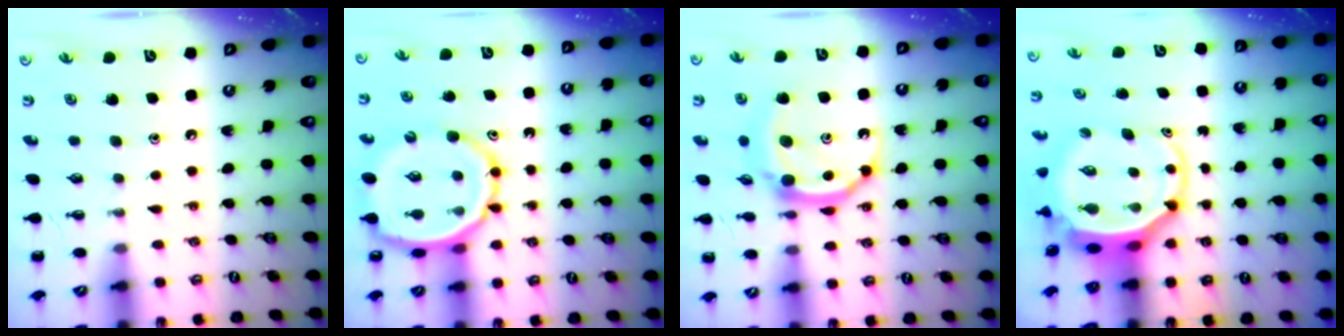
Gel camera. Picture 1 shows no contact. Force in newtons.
{"total": 12.2, "press": 11.9, "slide": 2.7}
{"total": 9.7, "press": 9.7, "slide": 0.4}
{"total": 5.6, "press": 5.4, "slide": 1.2}